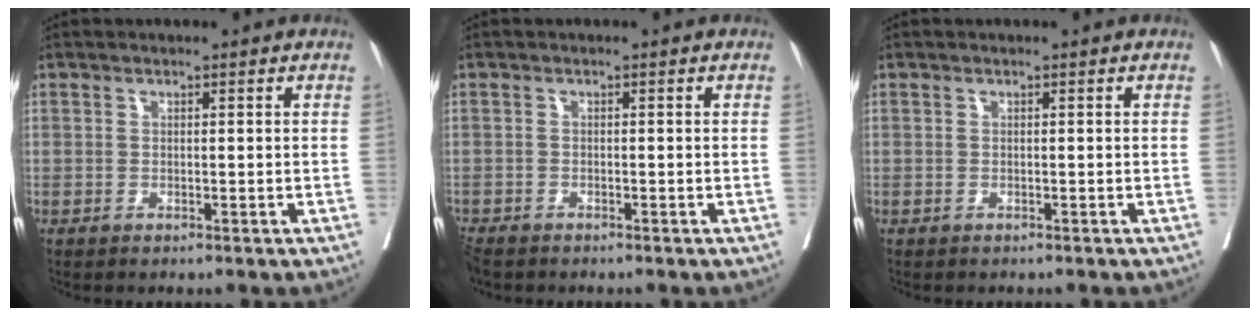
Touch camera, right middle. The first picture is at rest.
{"total": 3.0, "force": [-2.8, 0.7, 1.0], "torque": [-0.022, -0.011, -0.053]}
{"total": 0.8, "force": [-0.8, 0.2, 0.3], "torque": [-0.004, -0.002, -0.012]}